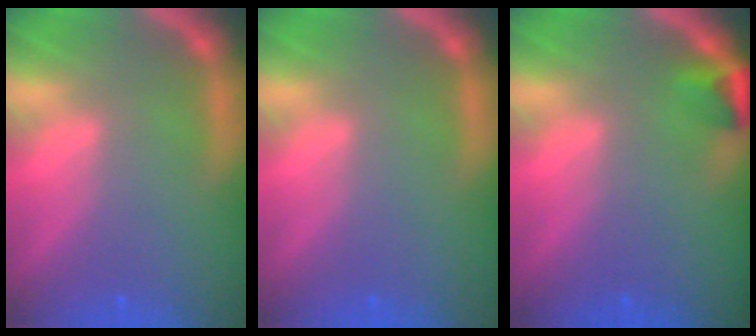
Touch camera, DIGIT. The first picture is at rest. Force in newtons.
{"total": 0.0}
{"total": 1.9}